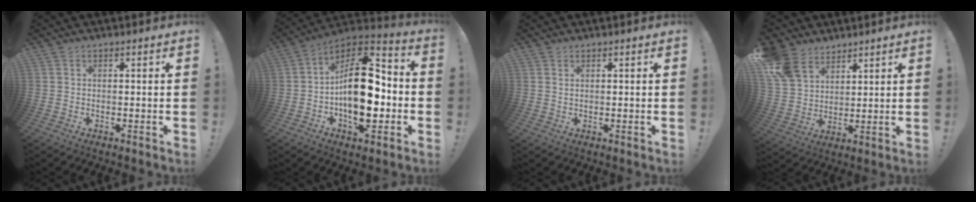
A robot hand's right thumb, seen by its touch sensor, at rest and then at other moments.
{"total": 20.9, "force": [-1.9, 11.4, 17.4], "torque": [-0.281, 0.017, -0.026]}
{"total": 0.8, "force": [0.6, 0.2, 0.5], "torque": [-0.005, -0.003, 0.010]}
{"total": 11.8, "force": [8.2, 7.5, 4.0], "torque": [-0.079, -0.044, 0.167]}